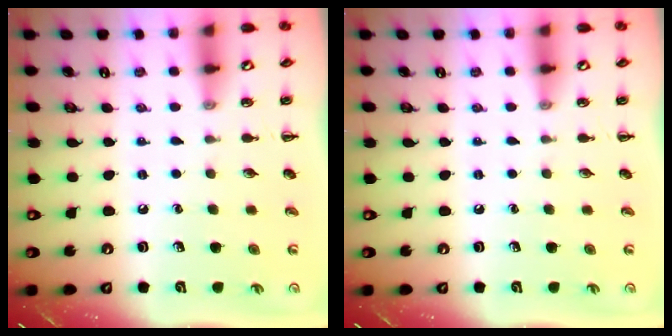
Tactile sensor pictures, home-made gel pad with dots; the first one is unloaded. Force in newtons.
{"total": 0.0}